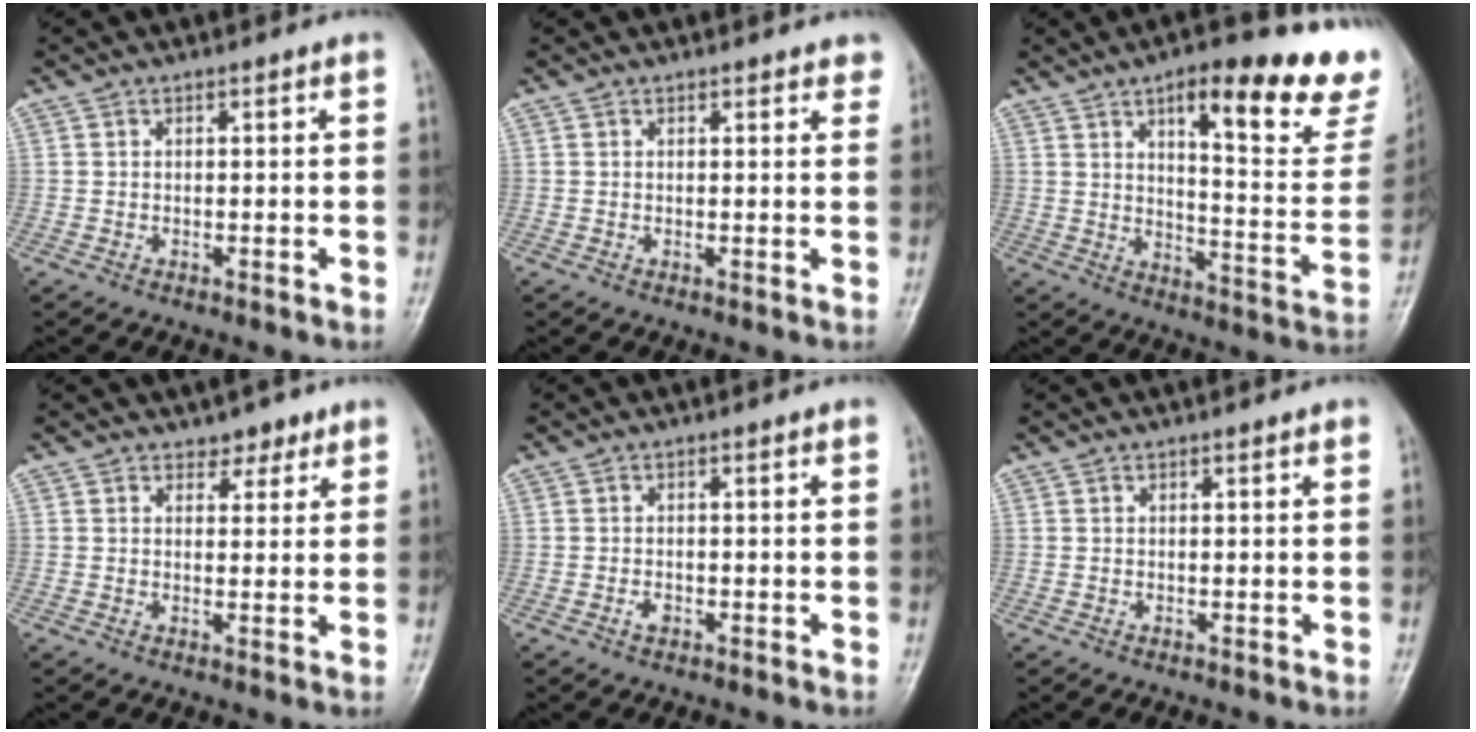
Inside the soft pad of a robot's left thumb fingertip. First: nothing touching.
{"total": 2.4, "force": [2.0, 0.9, 0.9], "torque": [0.009, -0.003, 0.014]}
{"total": 21.8, "force": [14.1, 6.4, 15.4], "torque": [-0.155, -0.070, 0.187]}
{"total": 3.1, "force": [2.3, 1.8, 0.8], "torque": [0.012, -0.013, 0.031]}
{"total": 1.1, "force": [-0.4, 0.6, 0.7], "torque": [-0.011, 0.002, -0.006]}
{"total": 0.7, "force": [0.5, 0.1, 0.4], "torque": [-0.005, -0.001, 0.006]}